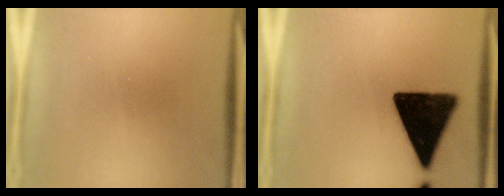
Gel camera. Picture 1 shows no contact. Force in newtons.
{"total": 17.1}